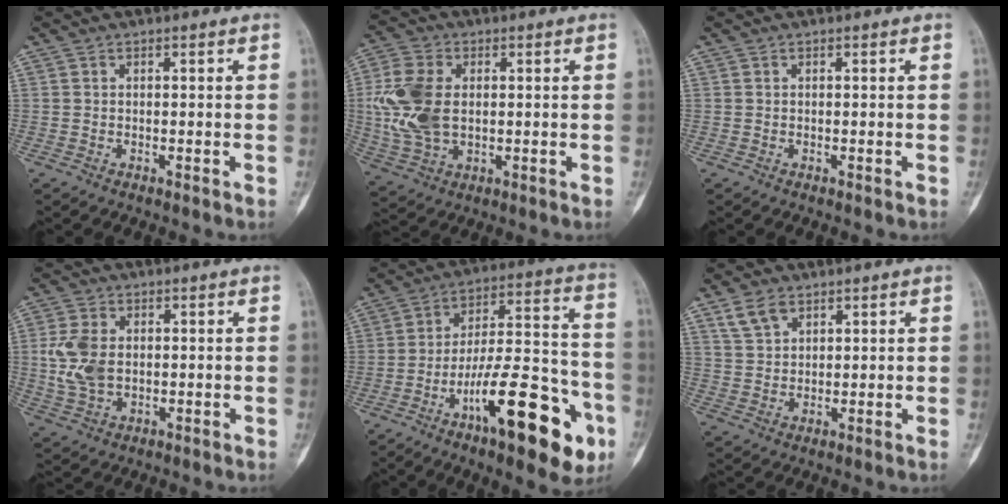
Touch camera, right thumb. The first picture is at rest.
{"total": 12.5, "force": [0.8, 8.1, 9.5], "torque": [-0.209, 0.003, 0.020]}
{"total": 0.0}
{"total": 8.2, "force": [0.5, 5.4, 6.1], "torque": [-0.131, -0.001, 0.016]}
{"total": 23.7, "force": [-10.7, 7.5, 19.8], "torque": [-0.275, 0.060, -0.161]}
{"total": 4.7, "force": [3.1, 2.8, 2.3], "torque": [-0.035, -0.010, 0.066]}